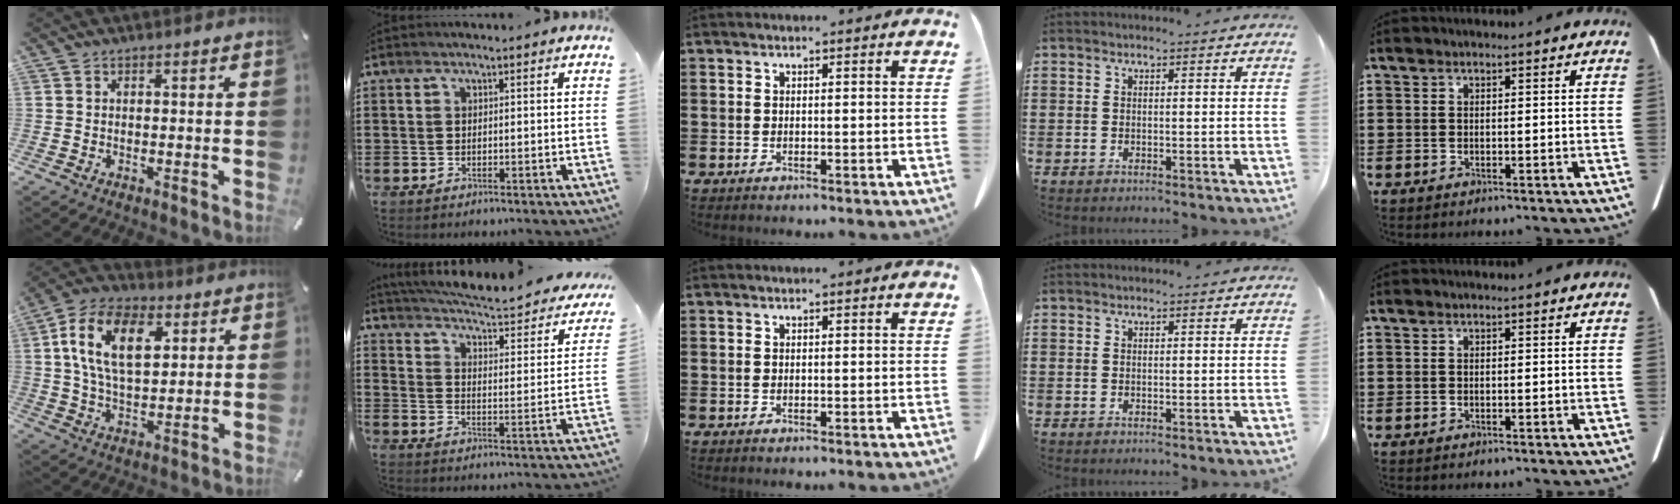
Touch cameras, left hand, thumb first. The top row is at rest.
{"thumb": {"total": 15.6, "force": [4.5, 9.5, 11.5], "torque": [-0.228, 0.008, 0.076]}, "index": {"total": 4.5, "force": [4.1, -0.2, 1.6], "torque": [-0.055, -0.041, 0.062]}}